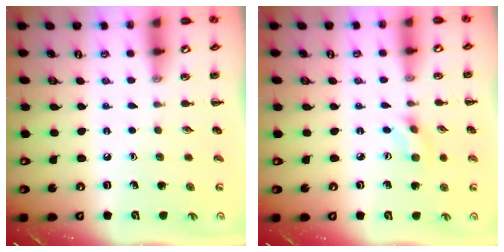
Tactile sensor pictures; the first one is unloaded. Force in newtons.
{"total": 2.8, "press": 2.6, "slide": 1.0}